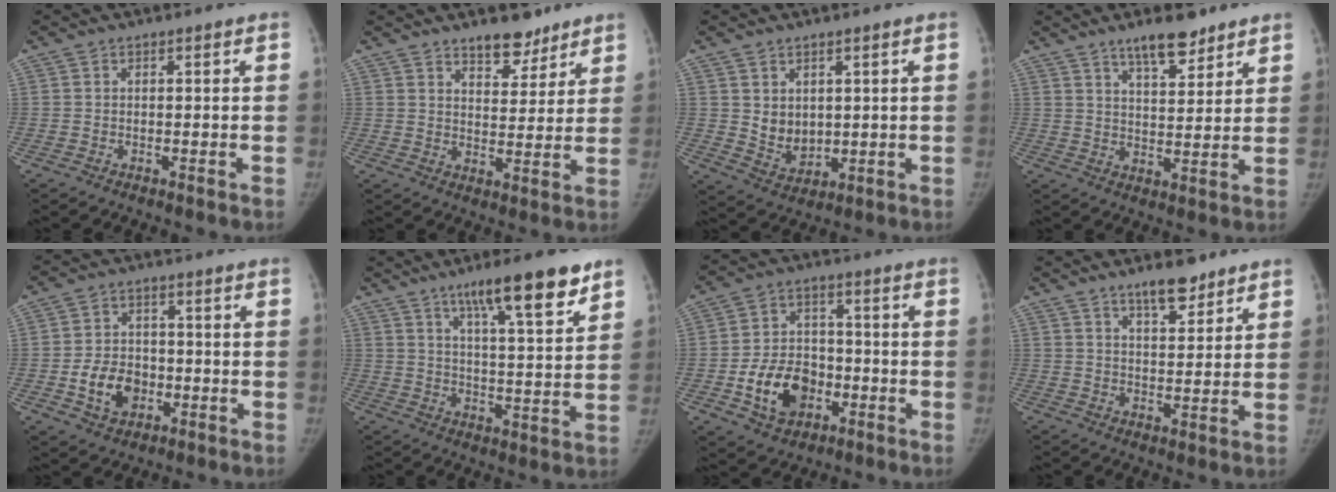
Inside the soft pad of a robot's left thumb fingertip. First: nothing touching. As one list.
[{"total": 7.6, "force": [5.8, 3.5, 3.3], "torque": [-0.017, -0.039, 0.089]}, {"total": 5.6, "force": [1.4, 4.3, 3.2], "torque": [-0.038, -0.021, 0.044]}, {"total": 8.5, "force": [6.3, 2.7, 4.9], "torque": [-0.057, -0.043, 0.103]}, {"total": 8.4, "force": [-2.3, 6.4, 5.0], "torque": [-0.064, 0.013, -0.036]}, {"total": 14.5, "force": [9.2, 2.6, 11.0], "torque": [-0.153, -0.042, 0.144]}, {"total": 12.2, "force": [-4.0, 8.9, 7.3], "torque": [-0.095, 0.021, -0.066]}, {"total": 7.0, "force": [5.3, 2.3, 4.1], "torque": [-0.044, -0.038, 0.085]}]